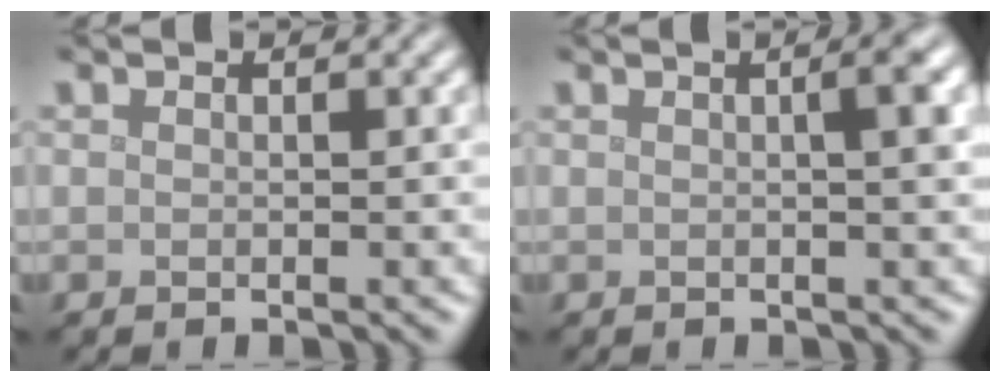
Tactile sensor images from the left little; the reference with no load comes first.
{"total": 3.3, "force": [0.5, 0.9, 3.1], "torque": [-0.028, 0.014, -0.001]}